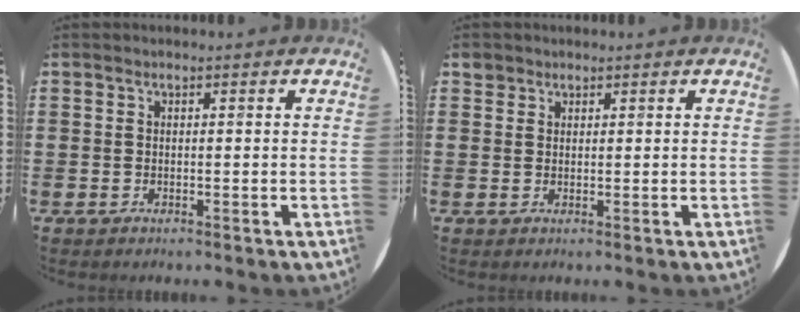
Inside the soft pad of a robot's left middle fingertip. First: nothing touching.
{"total": 1.4, "force": [1.1, 0.7, 0.0], "torque": [0.008, 0.000, 0.021]}